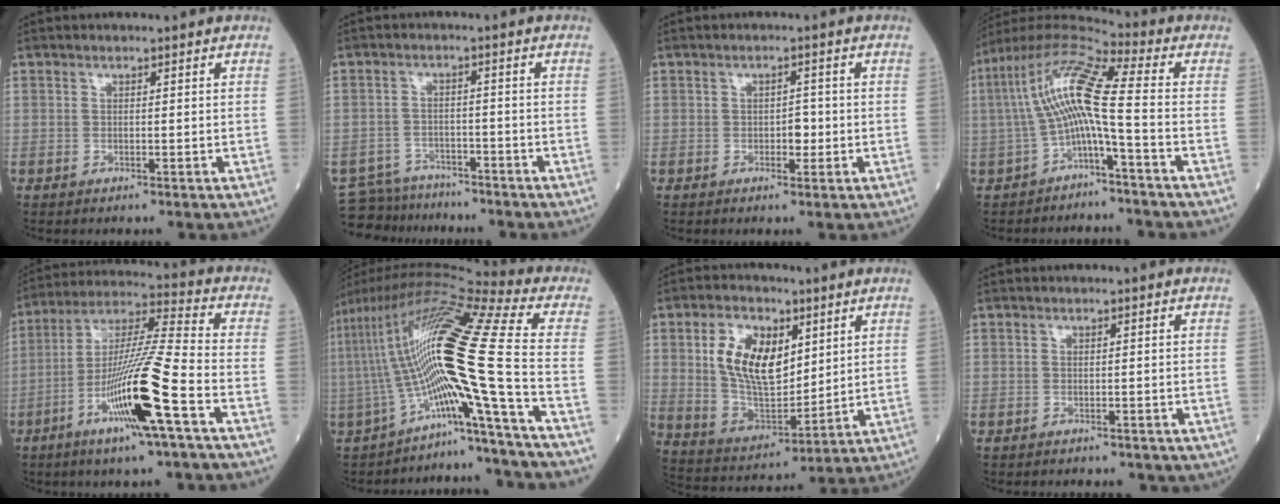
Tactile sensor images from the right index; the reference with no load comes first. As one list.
[{"total": 7.4, "force": [-6.9, 2.5, -0.5], "torque": [0.009, 0.015, -0.112]}, {"total": 2.1, "force": [-0.5, 1.2, 1.7], "torque": [-0.022, 0.003, -0.006]}, {"total": 11.1, "force": [-1.5, 0.6, 11.0], "torque": [-0.223, 0.037, -0.035]}, {"total": 15.9, "force": [-6.4, -0.6, 14.5], "torque": [-0.286, -0.010, -0.121]}, {"total": 22.6, "force": [-6.8, -1.8, 21.5], "torque": [-0.414, 0.024, -0.120]}, {"total": 12.7, "force": [4.1, 6.4, 10.2], "torque": [-0.204, 0.010, 0.084]}, {"total": 2.8, "force": [-2.2, 1.4, 1.0], "torque": [-0.016, -0.001, -0.021]}]